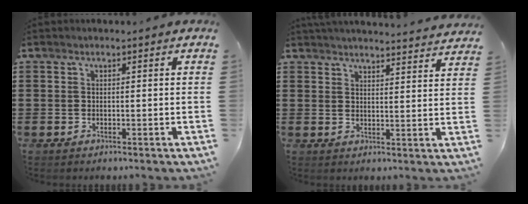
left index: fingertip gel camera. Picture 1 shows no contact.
{"total": 3.4, "force": [3.4, -0.4, 0.0], "torque": [-0.006, -0.021, 0.058]}